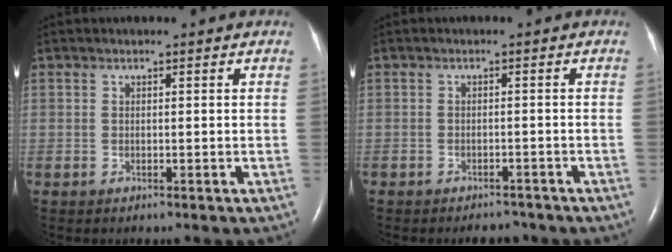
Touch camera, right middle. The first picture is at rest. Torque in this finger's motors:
{"motor_torque": [0.02, -0.02, 0.02, 0.02]}